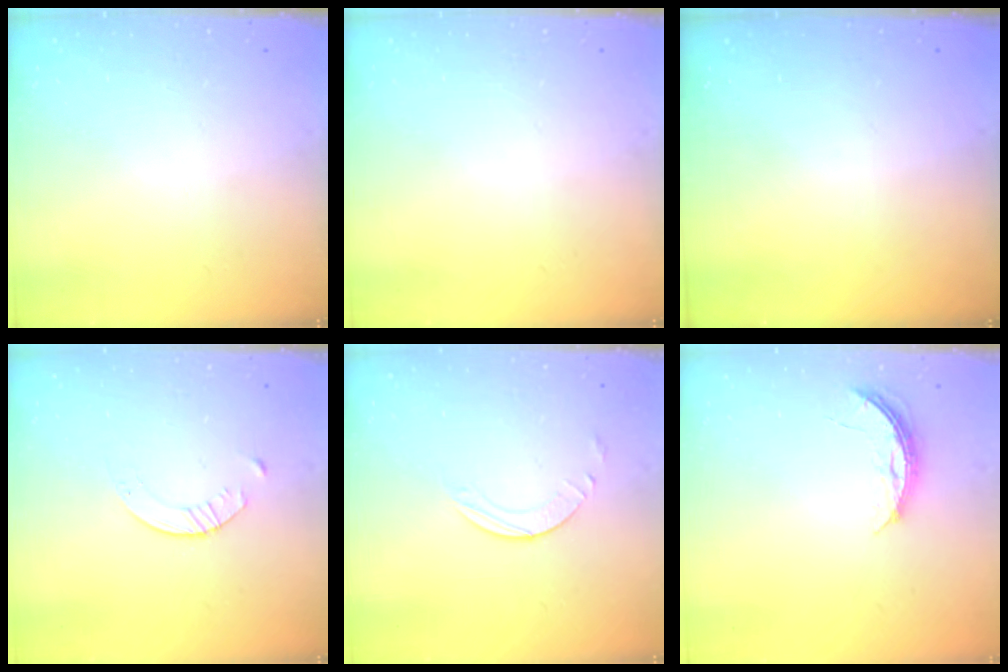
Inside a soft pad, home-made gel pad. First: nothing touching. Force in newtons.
{"total": 0.0}
{"total": 0.0}
{"total": 2.1, "press": 2.0, "slide": 0.3}
{"total": 3.2, "press": 3.2, "slide": 0.3}
{"total": 5.8, "press": 5.7, "slide": 0.5}